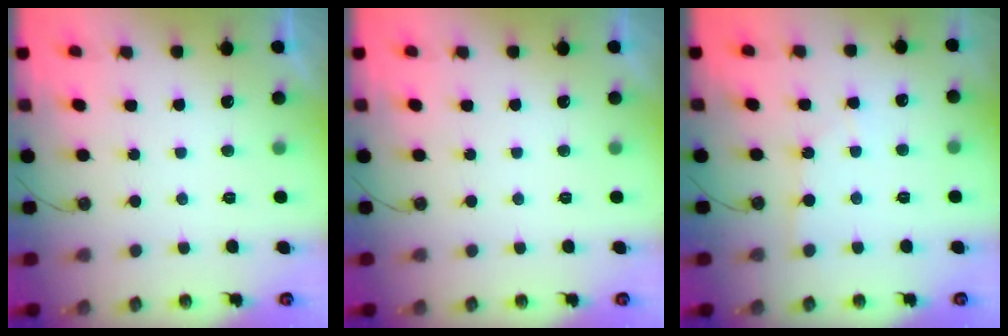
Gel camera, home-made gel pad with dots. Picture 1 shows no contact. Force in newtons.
{"total": 0.0}
{"total": 2.7, "press": 2.7, "slide": 0.3}